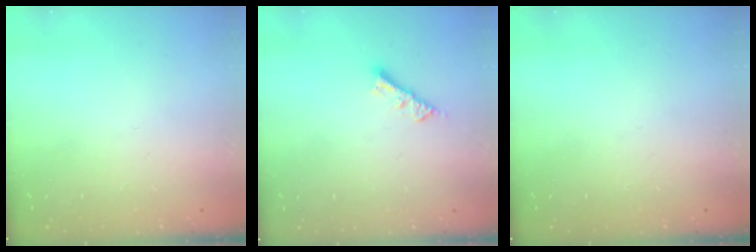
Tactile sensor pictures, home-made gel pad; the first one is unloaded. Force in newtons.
{"total": 5.5, "press": 5.4, "slide": 0.4}
{"total": 0.0}